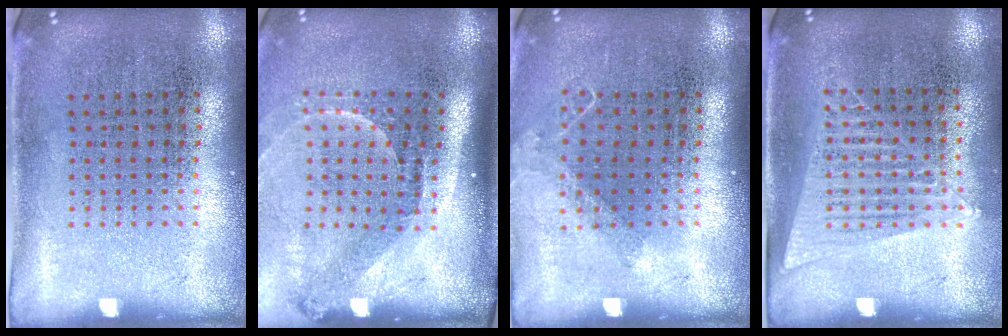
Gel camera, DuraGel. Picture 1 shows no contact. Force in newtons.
{"total": 2.2, "press": 1.5, "slide": 1.6}
{"total": 0.9, "press": 0.9, "slide": 0.1}
{"total": 1.3, "press": 1.2, "slide": 0.6}